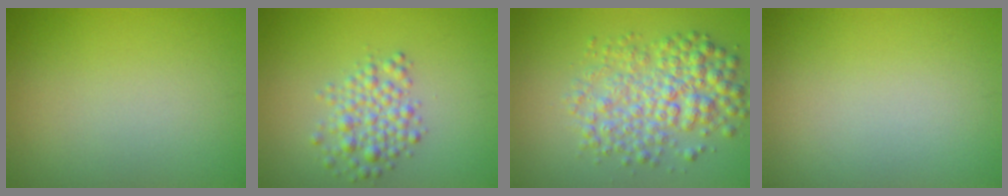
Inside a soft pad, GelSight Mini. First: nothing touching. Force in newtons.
{"total": 3.2, "press": 3.2, "slide": 0.1}
{"total": 5.8, "press": 5.8, "slide": 0.0}
{"total": 0.0}